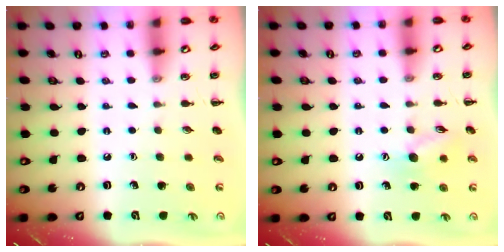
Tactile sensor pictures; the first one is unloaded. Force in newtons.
{"total": 9.1, "press": 9.0, "slide": 1.1}